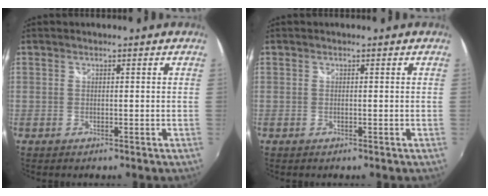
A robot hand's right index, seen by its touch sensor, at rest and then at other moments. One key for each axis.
{"total": 0.0}